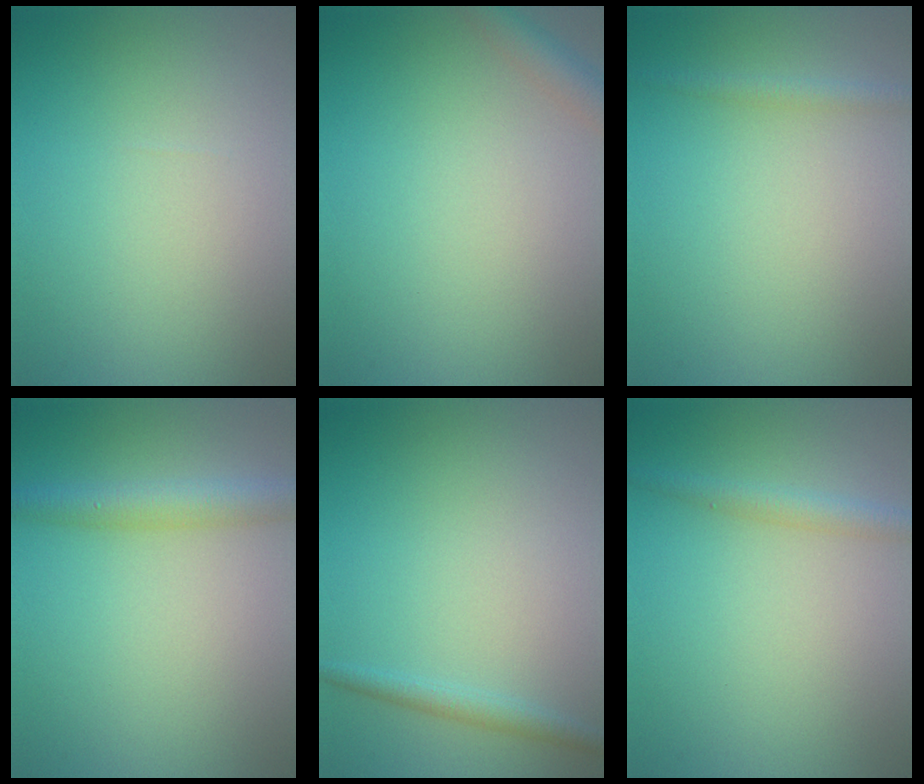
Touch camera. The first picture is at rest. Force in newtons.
{"total": 2.3, "press": 2.3, "slide": 0.1}
{"total": 1.3, "press": 1.3, "slide": 0.0}
{"total": 3.4, "press": 3.4, "slide": 0.2}
{"total": 1.5, "press": 1.5, "slide": 0.1}
{"total": 2.0, "press": 2.0, "slide": 0.0}